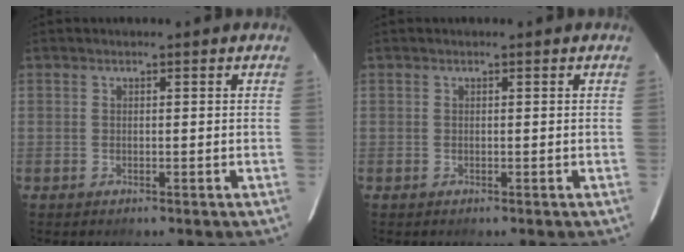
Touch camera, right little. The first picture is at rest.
{"total": 0.0}